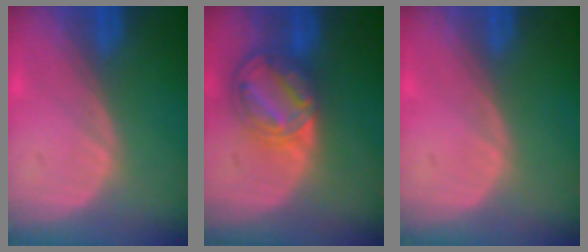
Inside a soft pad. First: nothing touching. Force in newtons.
{"total": 8.6, "press": 7.2, "slide": 4.6}
{"total": 0.0}